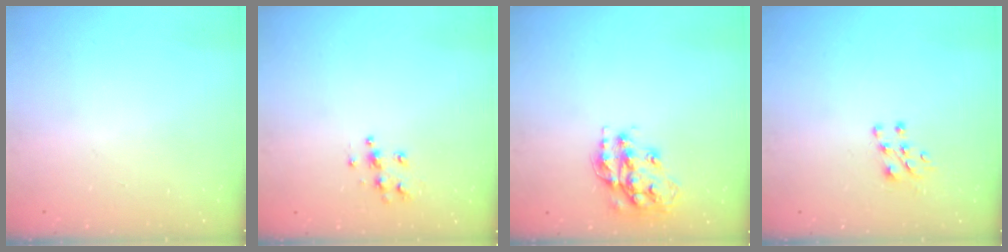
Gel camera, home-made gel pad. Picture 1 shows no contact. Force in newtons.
{"total": 6.6, "press": 6.6, "slide": 0.3}
{"total": 14.6, "press": 14.5, "slide": 0.7}
{"total": 6.5, "press": 6.4, "slide": 0.7}